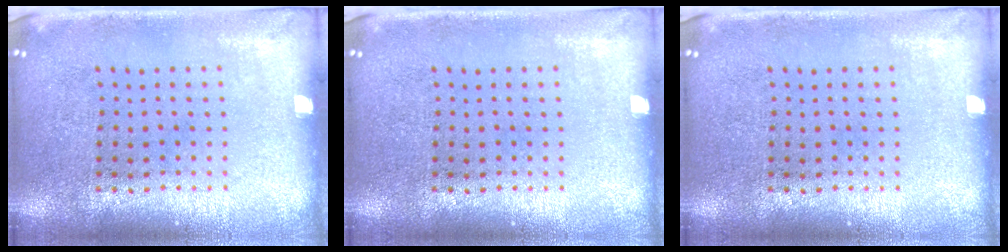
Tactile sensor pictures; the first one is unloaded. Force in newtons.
{"total": 0.0}
{"total": 0.0}